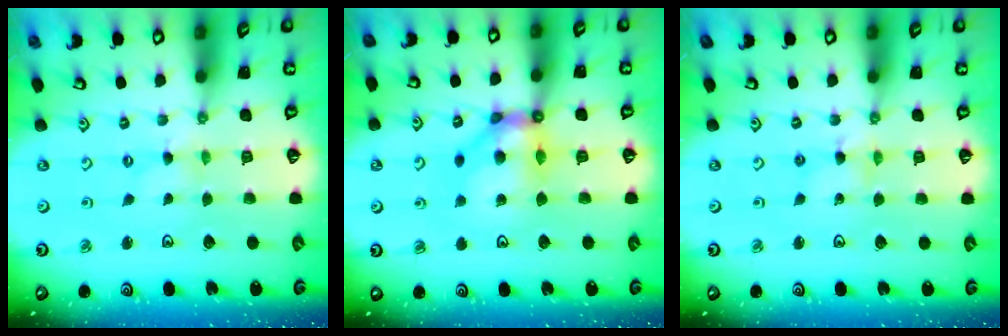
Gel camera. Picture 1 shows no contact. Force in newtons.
{"total": 10.9, "press": 10.7, "slide": 2.0}
{"total": 2.6, "press": 2.6, "slide": 0.3}